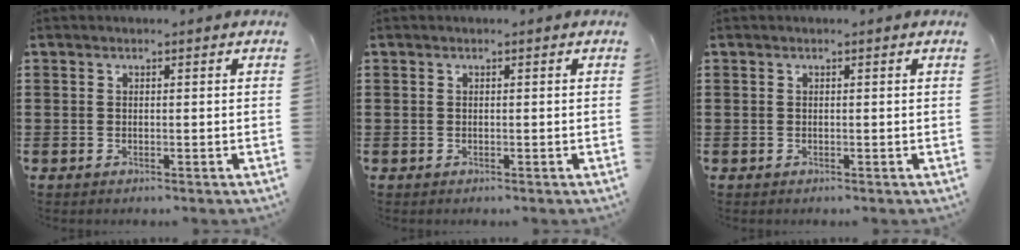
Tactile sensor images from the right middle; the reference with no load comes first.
{"total": 0.0}
{"total": 0.0}